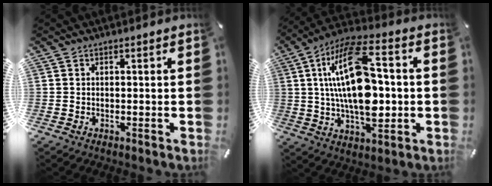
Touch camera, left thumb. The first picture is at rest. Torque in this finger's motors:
{"motor_torque": [1.90, 3.11, 1.59, -1.18, 0.73]}